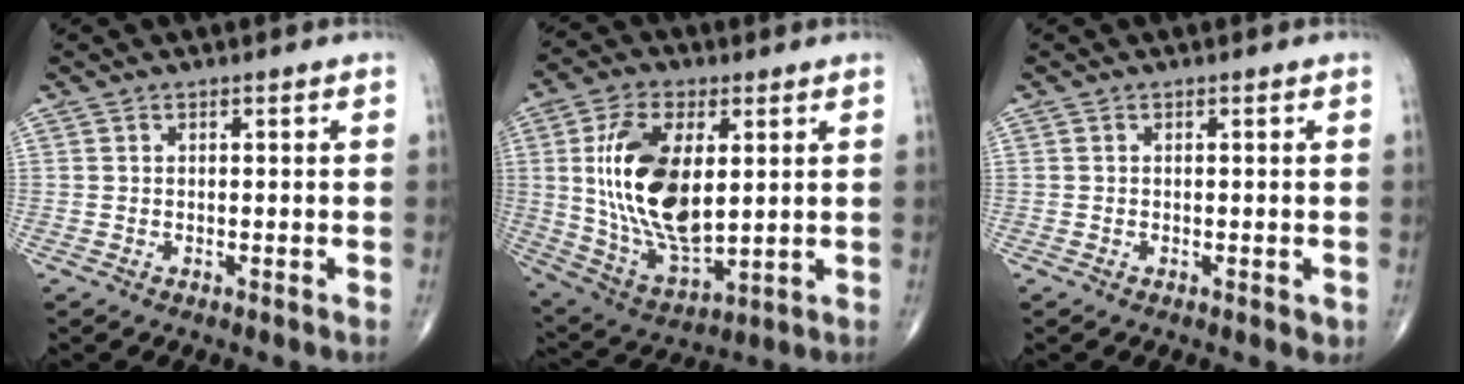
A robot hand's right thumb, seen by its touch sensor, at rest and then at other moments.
{"total": 19.4, "force": [3.1, 10.0, 16.4], "torque": [-0.303, -0.019, 0.068]}
{"total": 0.6, "force": [-0.1, 0.4, 0.4], "torque": [-0.005, -0.002, -0.002]}